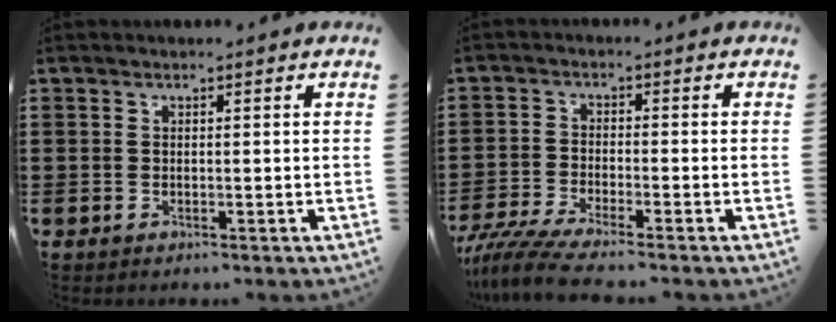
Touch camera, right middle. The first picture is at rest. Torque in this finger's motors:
{"motor_torque": [1.45, -0.69, 0.27, 0.18]}